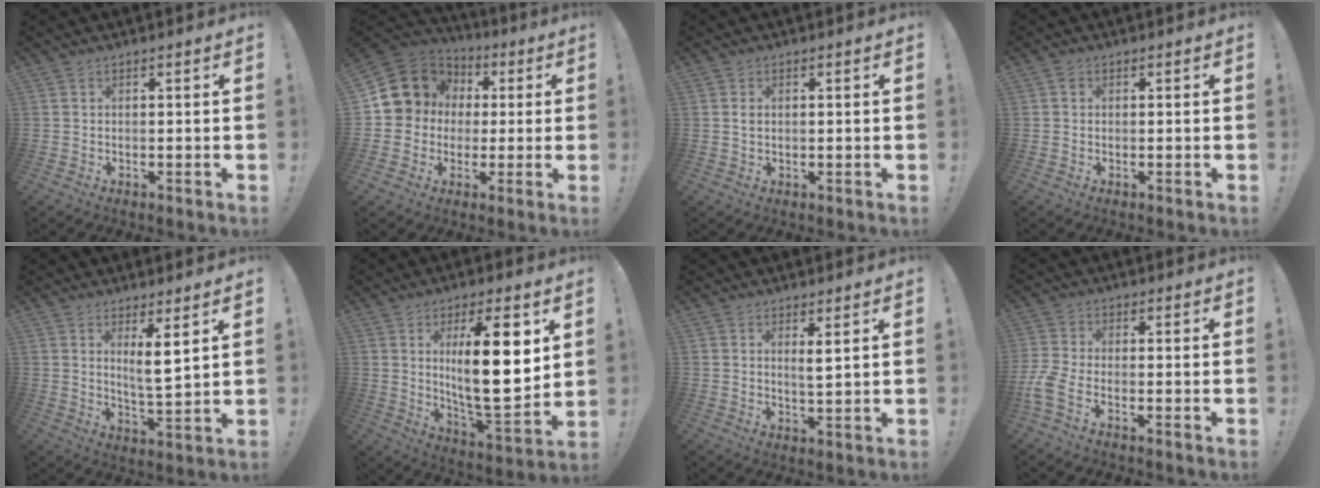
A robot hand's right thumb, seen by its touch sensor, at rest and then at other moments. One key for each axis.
{"total": 12.0, "fx": 2.8, "fy": 11.0, "fz": 3.7, "tx": -0.052, "ty": -0.008, "tz": 0.071}
{"total": 1.1, "fx": 0.4, "fy": 0.5, "fz": 0.8, "tx": -0.017, "ty": 0.002, "tz": 0.006}
{"total": 0.7, "fx": 0.1, "fy": 0.6, "fz": 0.2, "tx": -0.003, "ty": 0.003, "tz": 0.002}
{"total": 7.0, "fx": 3.4, "fy": 0.8, "fz": 6.0, "tx": -0.094, "ty": -0.024, "tz": 0.054}
{"total": 18.8, "fx": 5.1, "fy": 5.2, "fz": 17.3, "tx": -0.277, "ty": -0.033, "tz": 0.069}
{"total": 2.9, "fx": 1.6, "fy": 0.3, "fz": 2.4, "tx": -0.032, "ty": -0.014, "tz": 0.022}
{"total": 5.5, "fx": -2.4, "fy": 1.8, "fz": 4.7, "tx": -0.120, "ty": -0.013, "tz": -0.044}